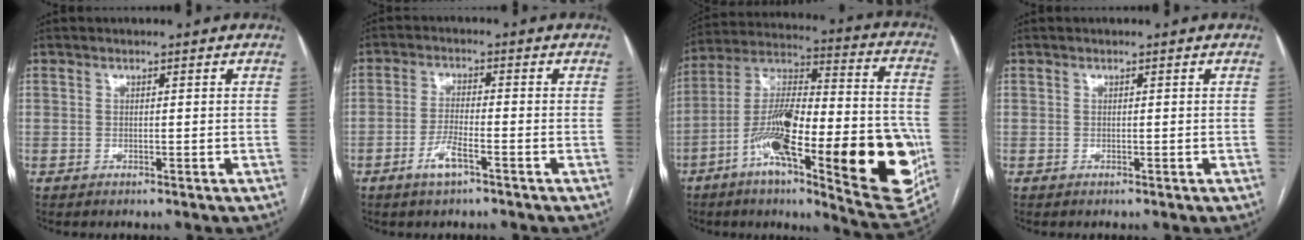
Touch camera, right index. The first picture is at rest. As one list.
[{"total": 4.0, "force": [-2.3, 0.7, 3.2], "torque": [-0.063, -0.001, -0.046]}, {"total": 30.1, "force": [-9.1, 6.6, 27.9], "torque": [-0.392, -0.005, -0.131]}, {"total": 0.0}]